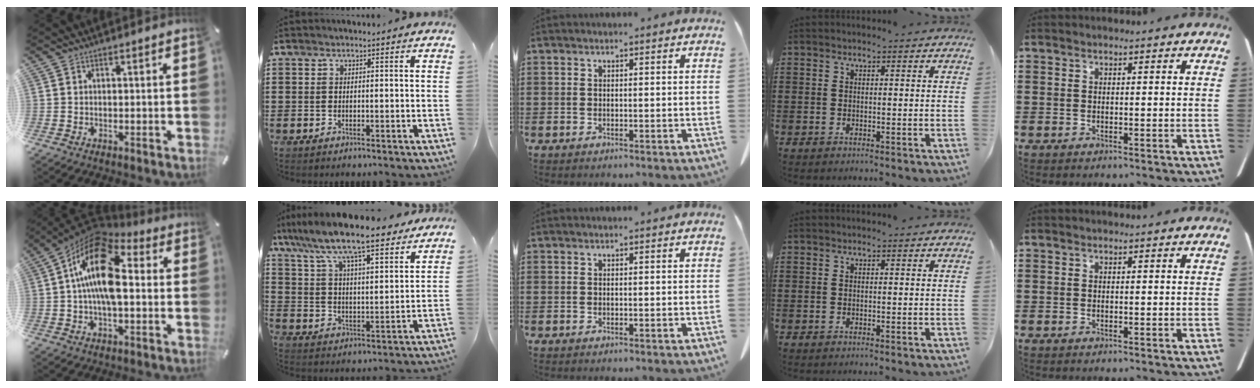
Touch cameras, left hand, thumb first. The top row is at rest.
{"thumb": {"total": 17.1, "force": [1.7, 9.0, 14.5], "torque": [-0.264, -0.008, 0.029]}, "index": {"total": 9.7, "force": [8.6, 0.8, 4.5], "torque": [-0.121, -0.046, 0.144]}}